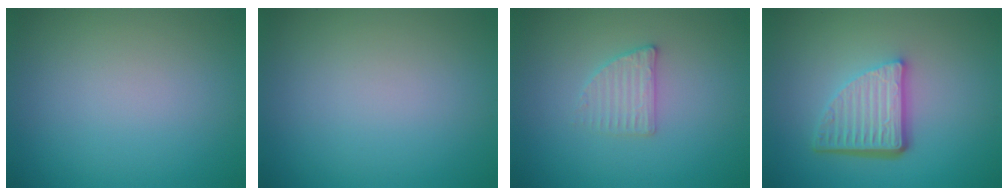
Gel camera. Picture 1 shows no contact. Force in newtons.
{"total": 0.0}
{"total": 2.1, "press": 2.1, "slide": 0.4}
{"total": 5.4, "press": 3.7, "slide": 3.9}